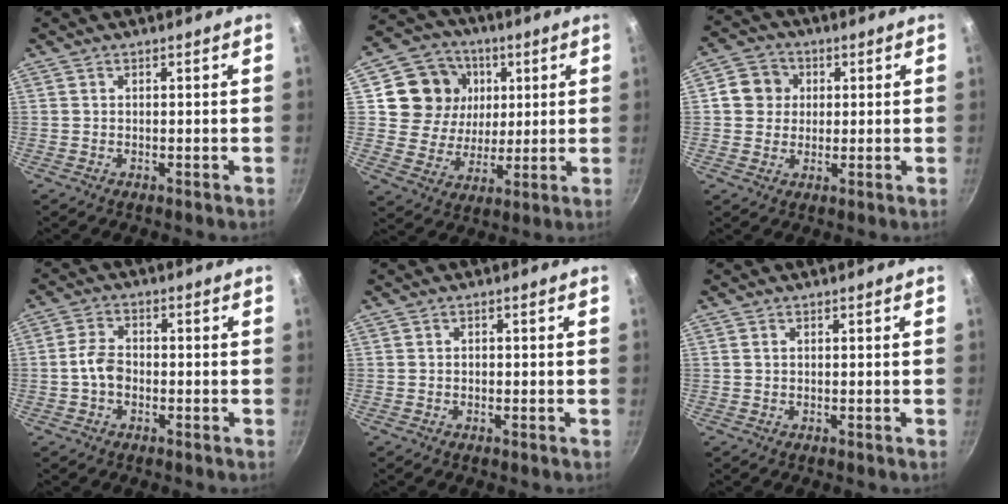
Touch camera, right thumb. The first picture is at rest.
{"total": 14.1, "force": [4.1, 12.4, 5.4], "torque": [-0.071, -0.008, 0.069]}
{"total": 6.8, "force": [1.4, 6.2, 2.3], "torque": [-0.006, 0.008, 0.012]}
{"total": 4.6, "force": [-1.1, 3.2, 3.1], "torque": [-0.053, 0.021, -0.028]}
{"total": 0.6, "force": [-0.2, 0.5, 0.3], "torque": [-0.003, 0.003, -0.002]}
{"total": 0.7, "force": [0.2, 0.5, 0.5], "torque": [-0.009, 0.002, 0.003]}